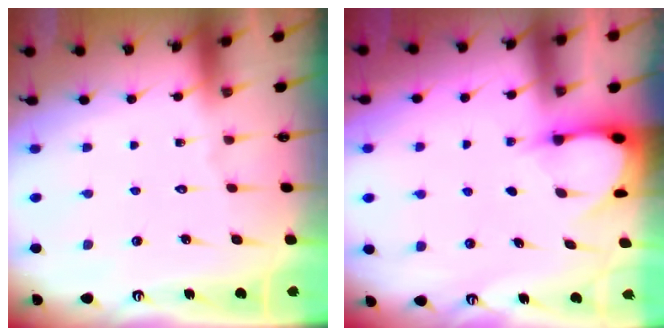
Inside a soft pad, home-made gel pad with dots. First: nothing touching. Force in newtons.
{"total": 3.3, "press": 3.2, "slide": 0.4}